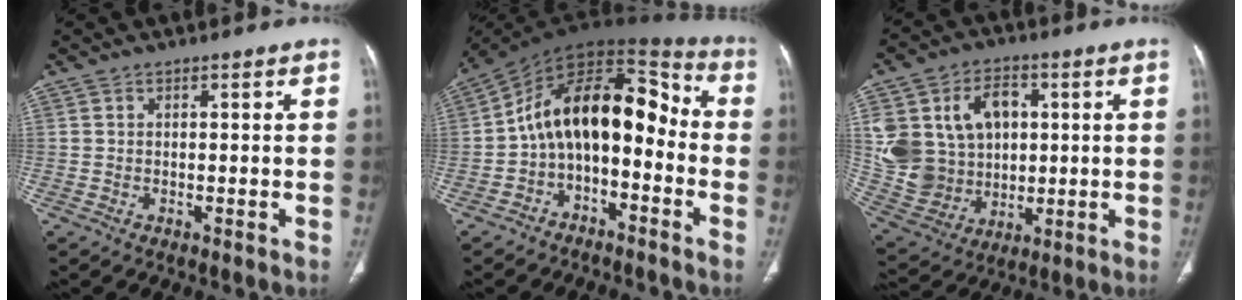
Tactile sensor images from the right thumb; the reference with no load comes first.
{"total": 16.5, "force": [-2.9, 10.0, 12.8], "torque": [-0.173, 0.096, -0.059]}
{"total": 19.8, "force": [4.0, 15.7, 11.4], "torque": [-0.203, 0.016, 0.097]}